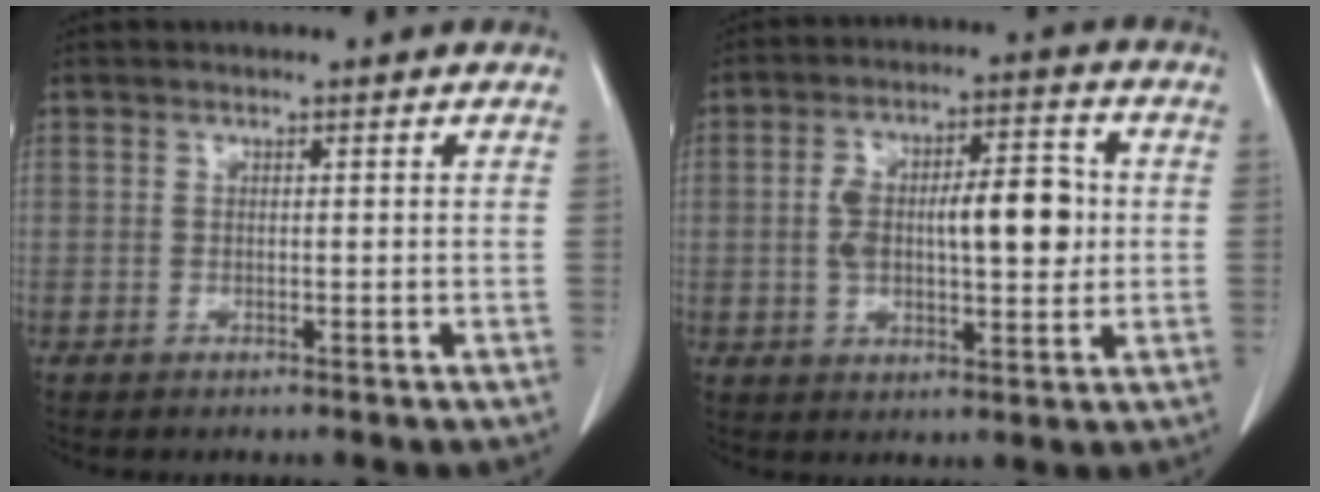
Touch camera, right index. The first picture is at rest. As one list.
[{"total": 11.9, "force": [0.5, 4.4, 11.1], "torque": [-0.191, 0.023, 0.012]}]